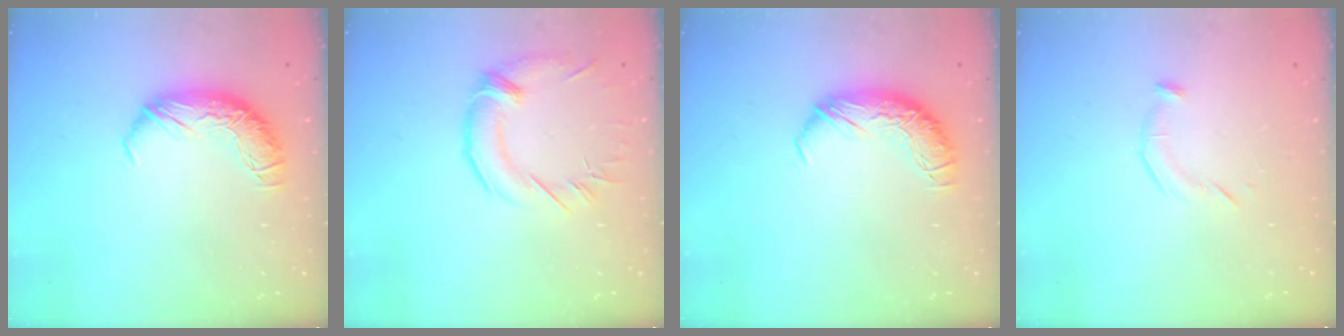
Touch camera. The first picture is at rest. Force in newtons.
{"total": 1.5, "press": 0.3, "slide": 1.5}
{"total": 0.0}
{"total": 6.1, "press": 6.1, "slide": 0.5}